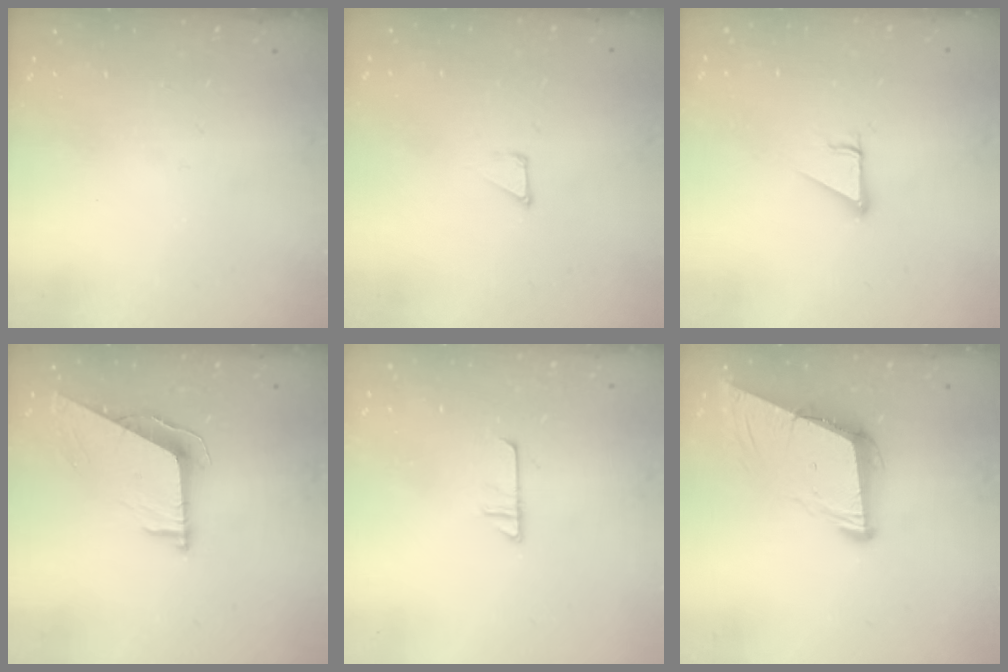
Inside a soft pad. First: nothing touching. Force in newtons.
{"total": 1.2, "press": 1.2, "slide": 0.0}
{"total": 3.7, "press": 3.7, "slide": 0.2}
{"total": 7.5, "press": 7.5, "slide": 0.1}
{"total": 6.4, "press": 6.4, "slide": 0.3}
{"total": 8.9, "press": 8.0, "slide": 3.7}